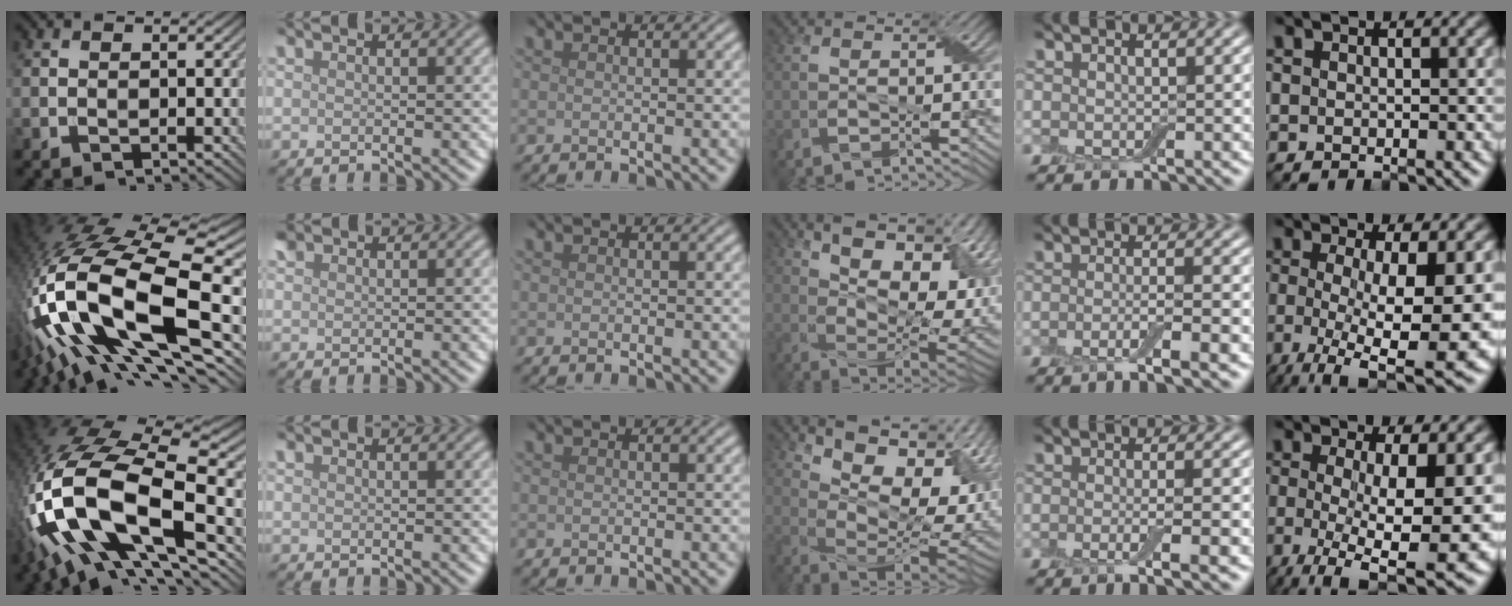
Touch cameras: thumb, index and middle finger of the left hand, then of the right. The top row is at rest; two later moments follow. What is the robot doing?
{"motion": "wrap", "object": "adhesive wrap"}